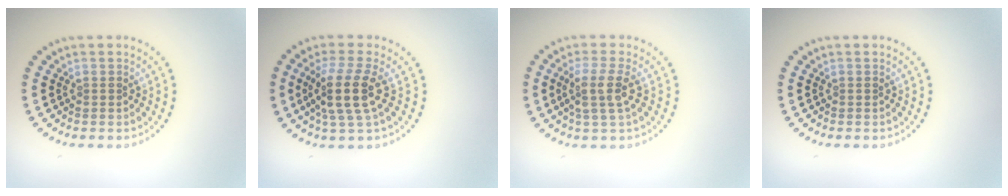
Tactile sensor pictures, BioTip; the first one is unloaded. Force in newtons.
{"total": 4.1, "press": 3.4, "slide": 2.4}
{"total": 2.9, "press": 2.4, "slide": 1.7}
{"total": 0.0}